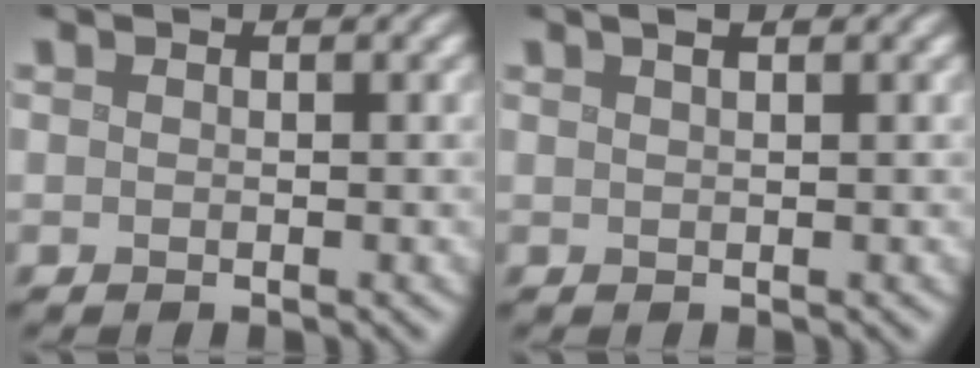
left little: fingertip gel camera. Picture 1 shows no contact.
{"total": 2.1, "force": [1.3, 0.8, 1.4], "torque": [-0.005, 0.002, 0.001]}